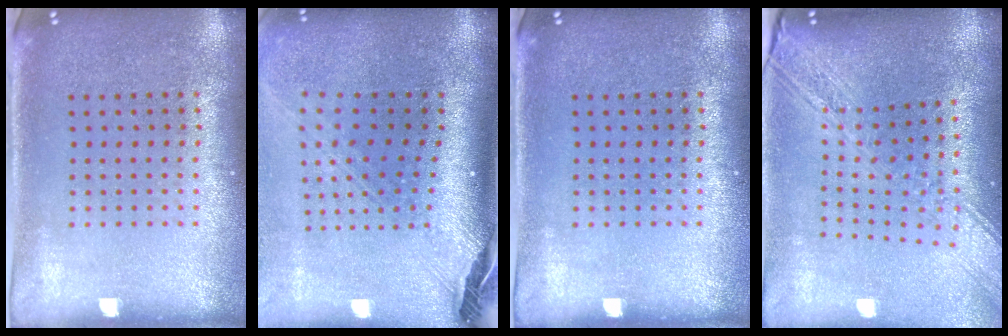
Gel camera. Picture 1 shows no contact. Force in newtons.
{"total": 2.9, "press": 2.1, "slide": 2.0}
{"total": 0.0}
{"total": 2.9, "press": 2.3, "slide": 1.9}